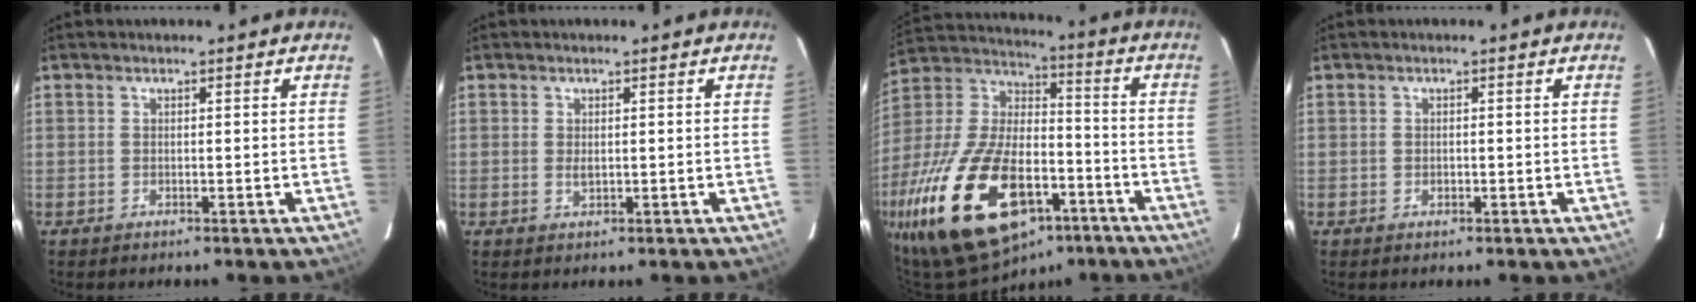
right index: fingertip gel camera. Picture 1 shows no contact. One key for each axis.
{"total": 1.3, "fx": 0.0, "fy": 0.7, "fz": 1.1, "tx": -0.020, "ty": 0.000, "tz": 0.002}
{"total": 29.6, "fx": -15.5, "fy": 14.4, "fz": 20.7, "tx": -0.406, "ty": -0.016, "tz": -0.249}
{"total": 0.9, "fx": -0.3, "fy": 0.7, "fz": 0.4, "tx": -0.004, "ty": 0.000, "tz": -0.004}